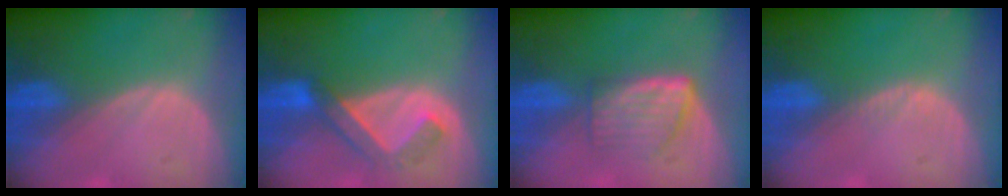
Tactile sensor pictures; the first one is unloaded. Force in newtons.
{"total": 5.0, "press": 4.9, "slide": 1.0}
{"total": 6.0, "press": 5.4, "slide": 2.7}
{"total": 0.5, "press": 0.5, "slide": 0.1}